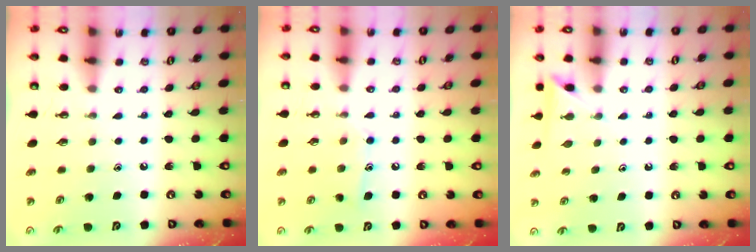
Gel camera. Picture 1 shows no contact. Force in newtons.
{"total": 7.9, "press": 7.9, "slide": 0.4}
{"total": 3.3, "press": 3.3, "slide": 0.4}